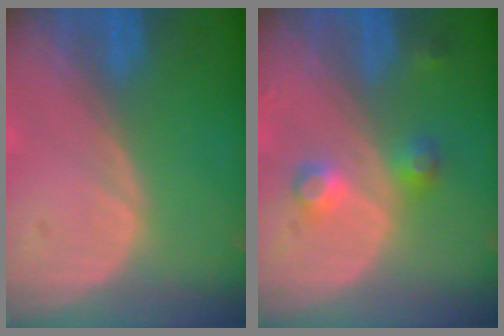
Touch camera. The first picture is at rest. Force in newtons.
{"total": 3.7, "press": 3.7, "slide": 0.5}